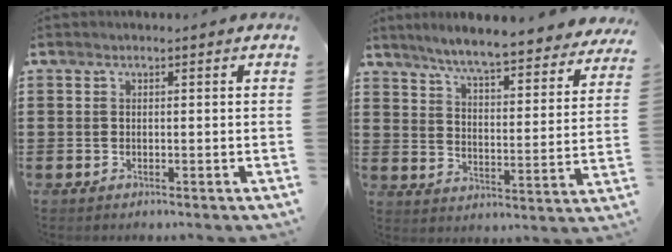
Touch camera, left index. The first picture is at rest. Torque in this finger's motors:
{"motor_torque": [1.85, -0.29, 0.86, 0.21]}